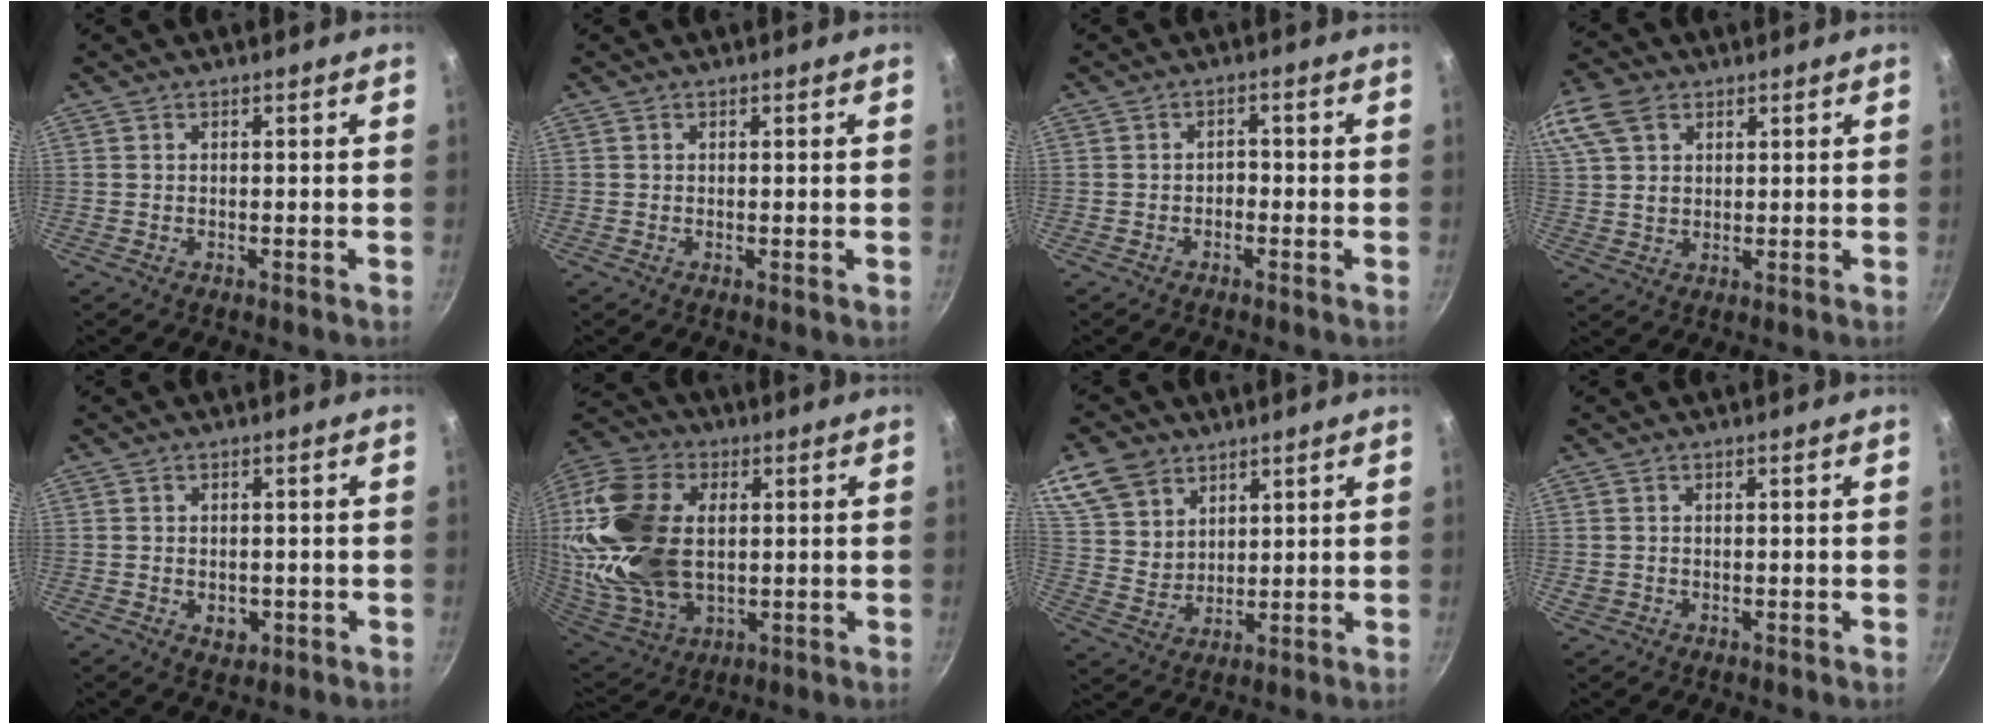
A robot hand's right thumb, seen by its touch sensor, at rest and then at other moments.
{"total": 0.0}
{"total": 1.8, "force": [-0.8, 1.2, 1.0], "torque": [-0.004, 0.014, -0.014]}
{"total": 13.3, "force": [6.2, 9.2, 7.3], "torque": [-0.163, 0.021, 0.122]}
{"total": 3.5, "force": [-0.8, 2.6, 2.2], "torque": [-0.025, 0.002, -0.006]}
{"total": 25.8, "force": [2.7, 16.4, 19.7], "torque": [-0.404, -0.005, 0.055]}
{"total": 10.7, "force": [6.4, 7.4, 4.2], "torque": [-0.057, -0.021, 0.132]}
{"total": 1.4, "force": [-0.2, 1.2, 0.6], "torque": [-0.008, 0.001, -0.004]}